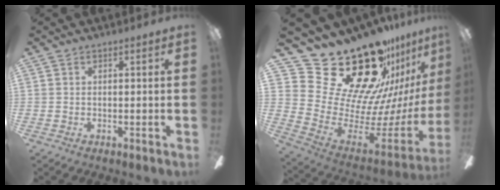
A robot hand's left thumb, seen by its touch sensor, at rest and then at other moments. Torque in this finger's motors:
{"motor_torque": [1.79, 1.95, 1.05, -1.72, 0.07]}